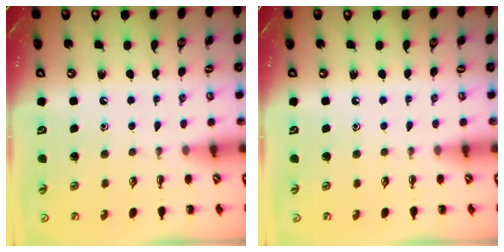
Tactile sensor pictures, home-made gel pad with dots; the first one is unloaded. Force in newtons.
{"total": 0.0}